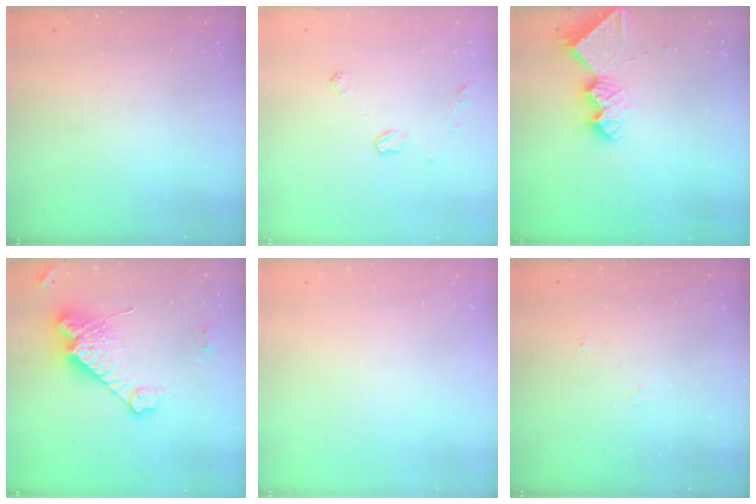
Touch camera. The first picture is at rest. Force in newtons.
{"total": 5.2, "press": 5.1, "slide": 0.7}
{"total": 10.6, "press": 10.6, "slide": 0.8}
{"total": 23.1, "press": 23.0, "slide": 2.1}
{"total": 0.0}
{"total": 2.7, "press": 2.7, "slide": 0.5}